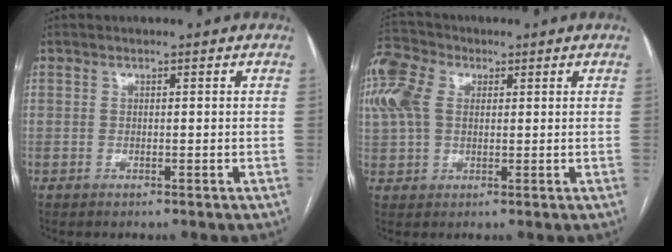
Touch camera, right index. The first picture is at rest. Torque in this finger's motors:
{"motor_torque": [1.03, 0.71, 0.66, 0.16]}